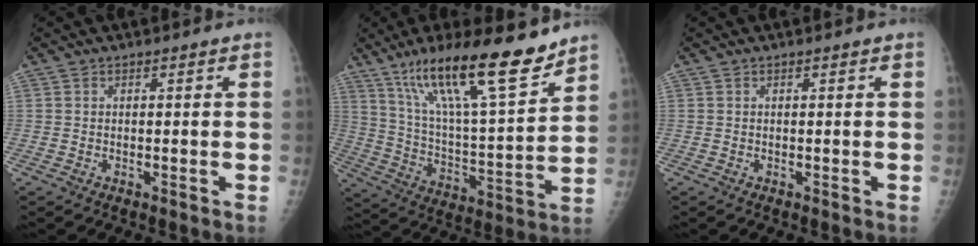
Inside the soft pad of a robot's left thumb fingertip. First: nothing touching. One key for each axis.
{"total": 22.2, "fx": 15.4, "fy": 4.3, "fz": 15.4, "tx": -0.239, "ty": -0.068, "tz": 0.267}
{"total": 0.0}